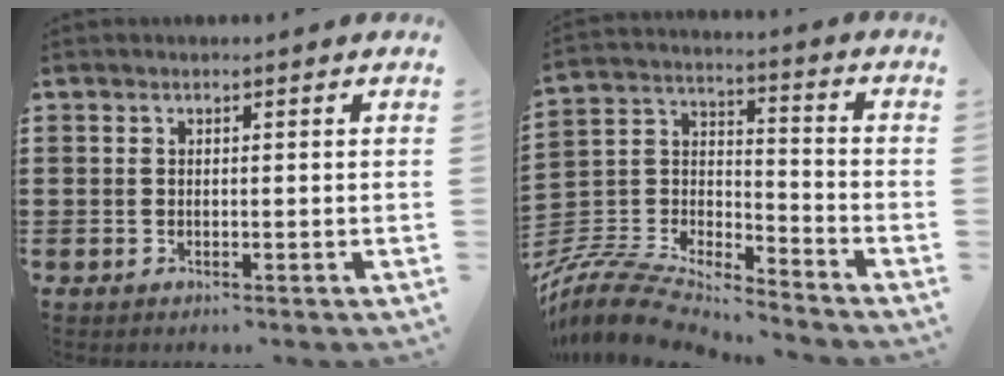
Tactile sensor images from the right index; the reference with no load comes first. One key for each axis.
{"total": 9.2, "fx": -8.6, "fy": 2.1, "fz": 2.4, "tx": -0.069, "ty": 0.004, "tz": -0.177}